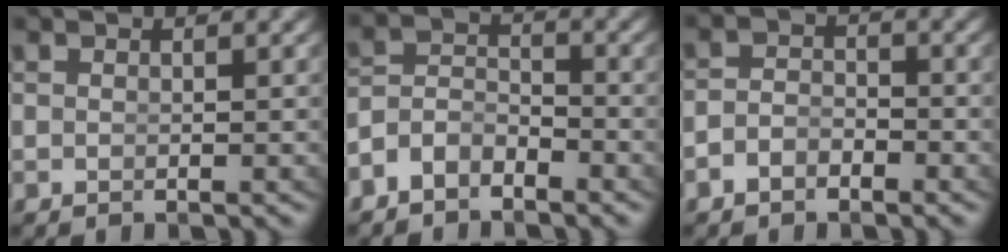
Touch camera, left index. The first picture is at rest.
{"total": 4.5, "force": [-2.8, 3.2, 1.4], "torque": [-0.030, -0.020, -0.048]}
{"total": 2.5, "force": [-2.0, 1.3, 0.6], "torque": [-0.010, -0.014, -0.032]}